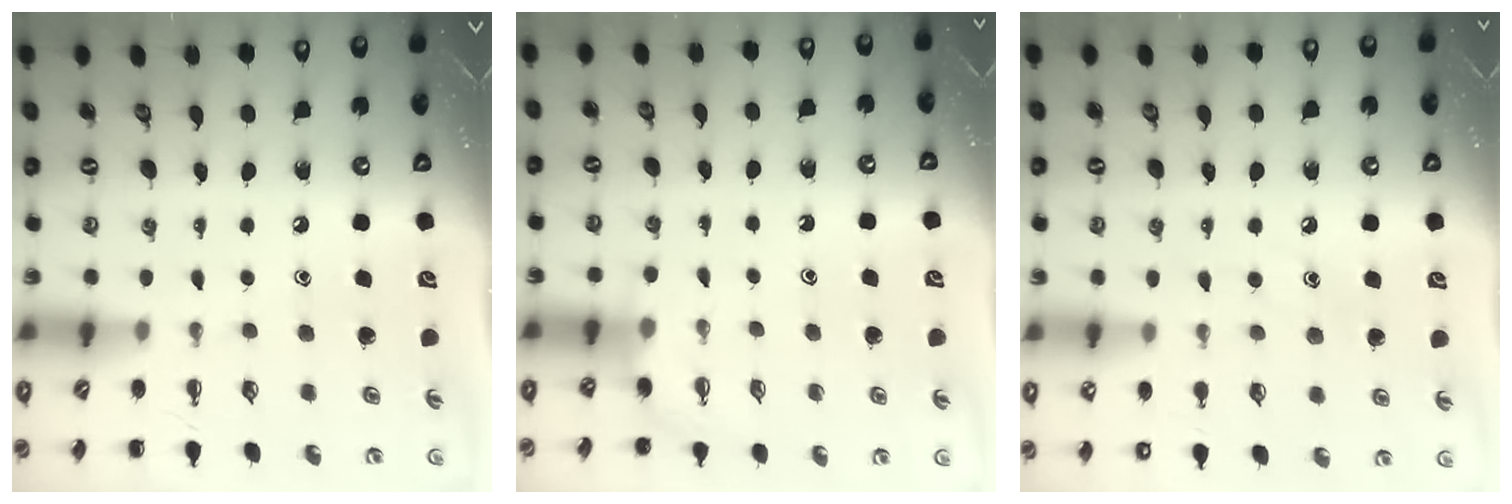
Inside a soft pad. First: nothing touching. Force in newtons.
{"total": 2.6, "press": 2.5, "slide": 0.9}
{"total": 8.8, "press": 8.7, "slide": 1.6}